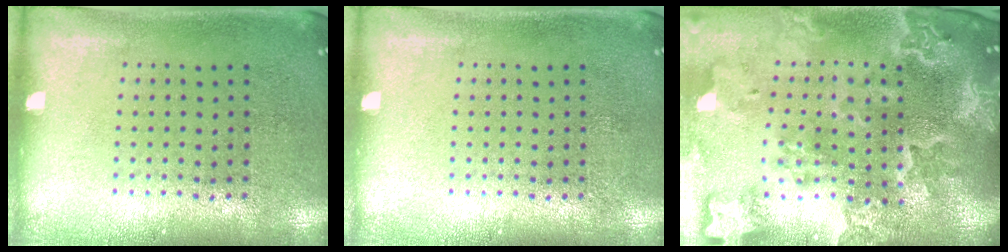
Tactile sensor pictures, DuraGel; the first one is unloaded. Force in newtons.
{"total": 0.0}
{"total": 4.5, "press": 3.7, "slide": 2.7}